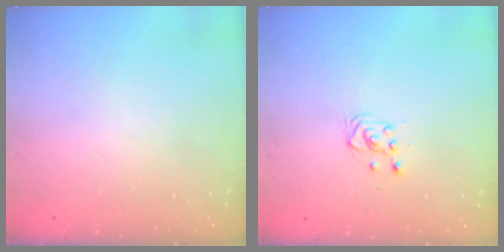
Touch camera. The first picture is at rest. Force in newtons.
{"total": 2.8, "press": 2.7, "slide": 0.7}